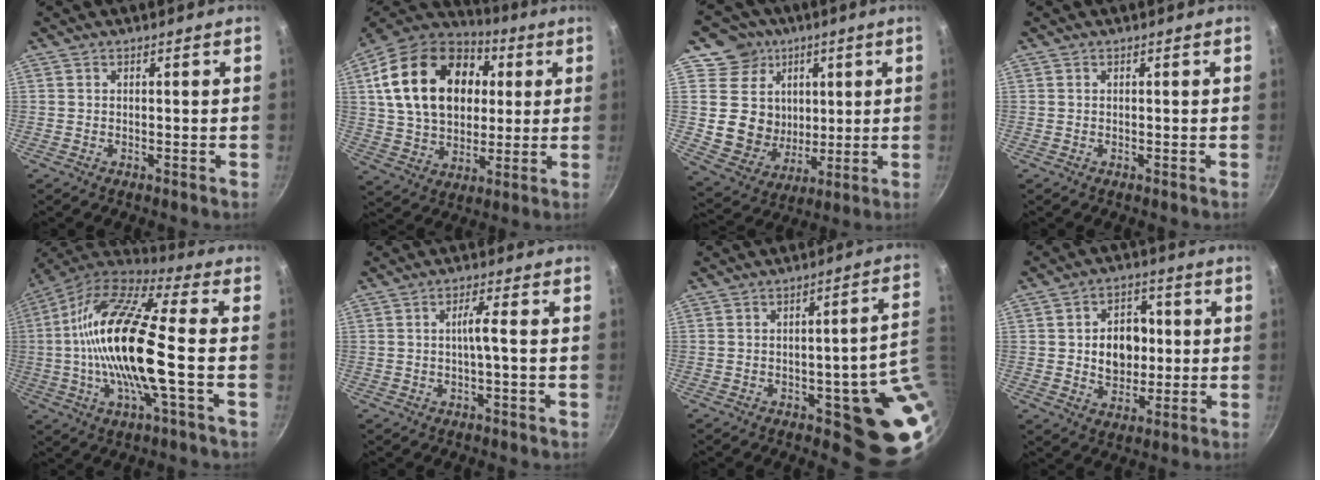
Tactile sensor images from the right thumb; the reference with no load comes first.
{"total": 25.3, "force": [5.9, 17.7, 17.1], "torque": [-0.281, 0.010, 0.098]}
{"total": 14.6, "force": [4.1, 13.2, 4.7], "torque": [-0.050, -0.021, 0.079]}
{"total": 0.0}
{"total": 21.6, "force": [-2.0, 5.8, 20.7], "torque": [-0.394, 0.029, -0.052]}
{"total": 3.2, "force": [-0.4, 0.0, 3.2], "torque": [-0.066, 0.009, -0.007]}
{"total": 14.0, "force": [-1.5, 5.0, 13.0], "torque": [-0.095, 0.003, -0.016]}
{"total": 10.1, "force": [0.5, 7.7, 6.5], "torque": [-0.060, 0.004, 0.009]}